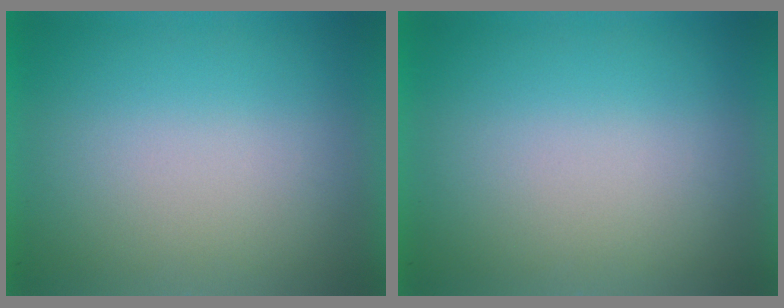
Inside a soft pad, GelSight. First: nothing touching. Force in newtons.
{"total": 0.0}